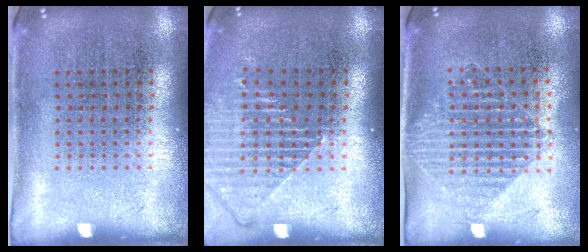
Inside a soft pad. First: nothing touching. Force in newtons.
{"total": 1.3, "press": 1.3, "slide": 0.4}
{"total": 1.5, "press": 1.3, "slide": 0.8}